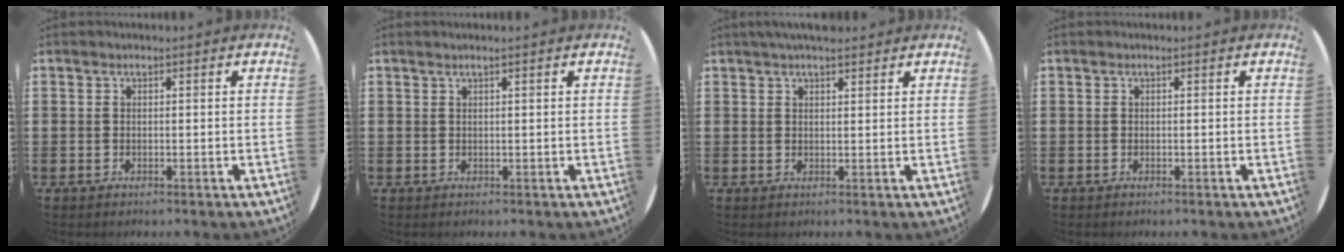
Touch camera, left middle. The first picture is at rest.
{"total": 0.6, "force": [0.4, -0.2, 0.5], "torque": [-0.005, 0.000, 0.007]}
{"total": 2.7, "force": [2.4, 0.5, 1.0], "torque": [-0.025, 0.002, 0.045]}
{"total": 0.0}